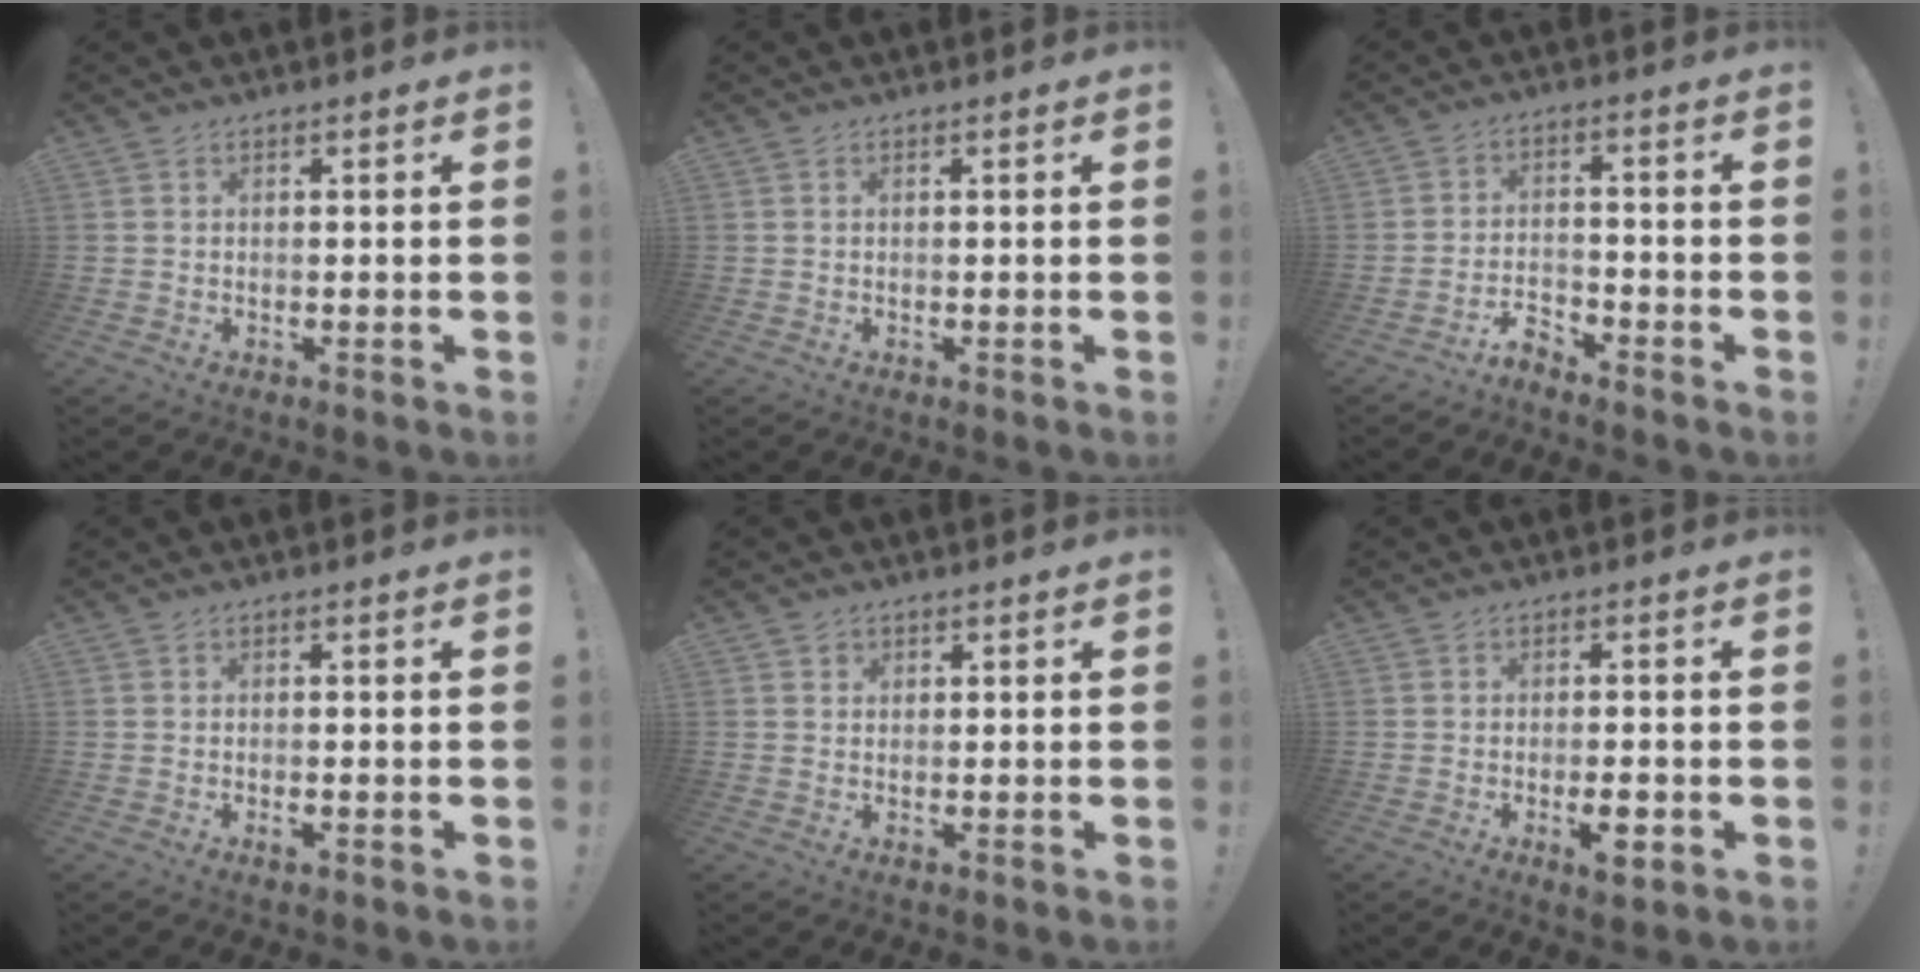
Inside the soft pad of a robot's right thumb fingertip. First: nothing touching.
{"total": 0.0}
{"total": 4.9, "force": [-4.7, 0.8, 1.1], "torque": [-0.032, 0.014, -0.088]}
{"total": 1.0, "force": [-0.6, 0.1, 0.8], "torque": [-0.020, 0.002, -0.009]}
{"total": 1.4, "force": [0.8, 1.1, 0.2], "torque": [-0.003, -0.002, 0.015]}
{"total": 4.9, "force": [-2.1, 1.3, 4.2], "torque": [-0.059, 0.003, -0.031]}